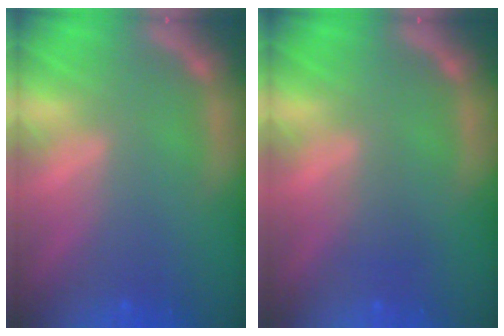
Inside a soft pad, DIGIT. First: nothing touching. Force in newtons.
{"total": 1.0}